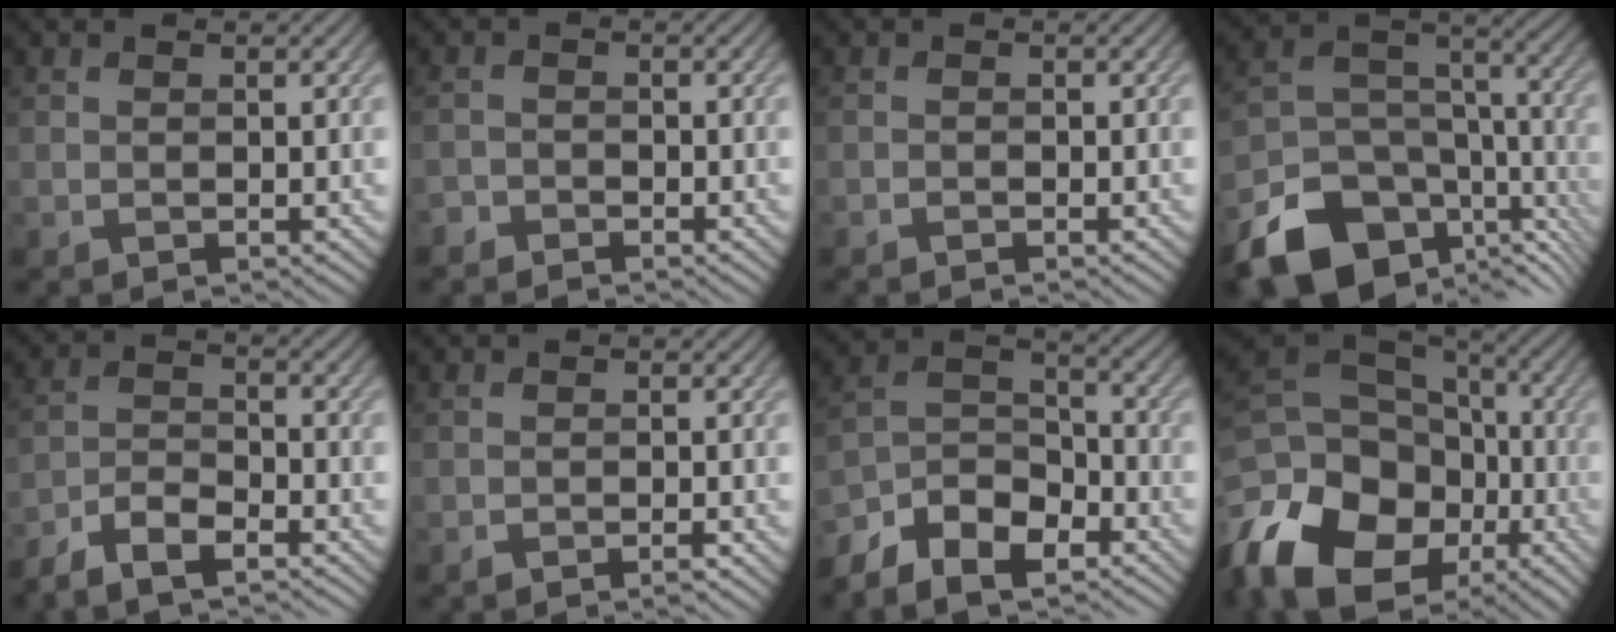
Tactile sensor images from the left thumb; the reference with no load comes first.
{"total": 1.7, "force": [-1.6, 0.6, 0.1], "torque": [-0.001, -0.001, -0.036]}
{"total": 0.6, "force": [-0.6, 0.1, 0.1], "torque": [0.000, -0.002, -0.012]}
{"total": 17.2, "force": [-10.2, 10.6, 8.9], "torque": [-0.187, -0.045, -0.150]}
{"total": 6.5, "force": [-5.4, 1.9, 3.1], "torque": [-0.067, -0.007, -0.109]}
{"total": 1.4, "force": [-1.1, 0.3, 0.8], "torque": [-0.012, 0.001, -0.020]}
{"total": 10.5, "force": [-7.8, 4.7, 5.1], "torque": [-0.109, -0.006, -0.149]}
{"total": 19.6, "force": [-9.3, 13.5, 10.8], "torque": [-0.267, -0.037, -0.147]}